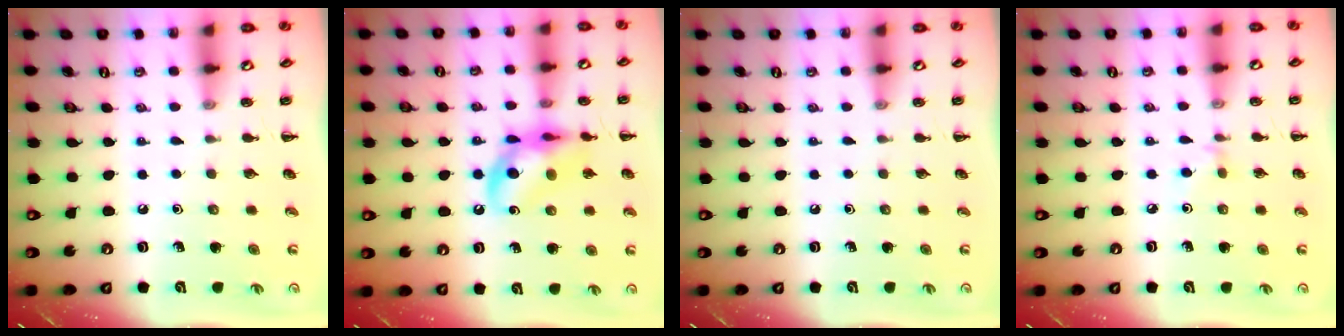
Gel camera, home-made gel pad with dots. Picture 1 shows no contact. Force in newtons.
{"total": 14.3, "press": 14.0, "slide": 3.1}
{"total": 0.0}
{"total": 2.9, "press": 2.8, "slide": 0.9}